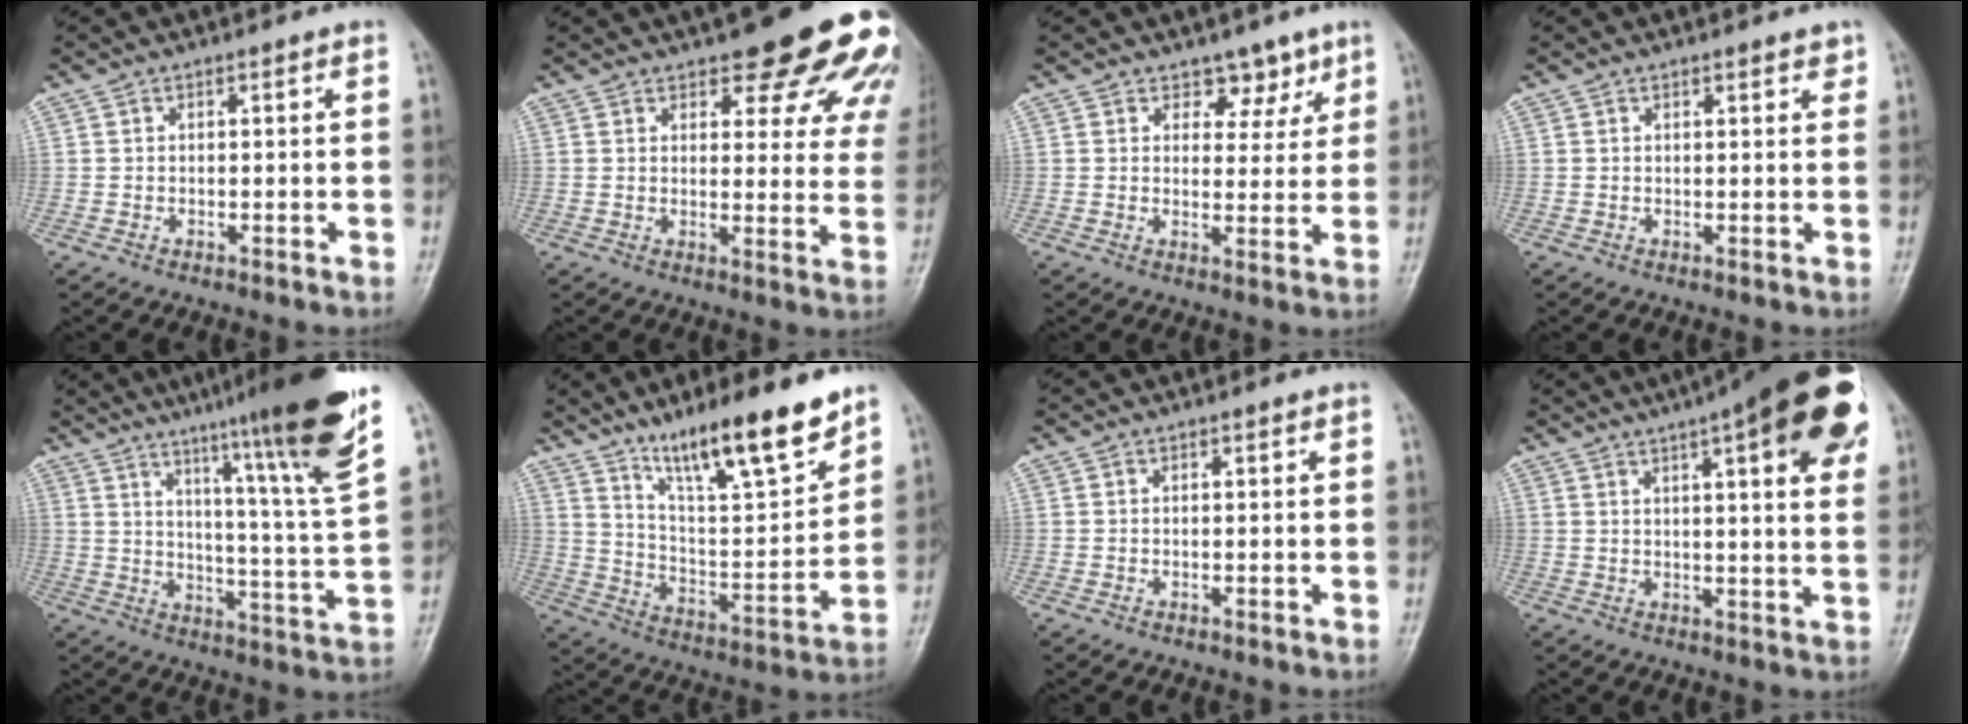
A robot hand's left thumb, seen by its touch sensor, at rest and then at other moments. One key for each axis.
{"total": 17.7, "fx": 11.7, "fy": 6.4, "fz": 11.6, "tx": -0.099, "ty": -0.050, "tz": 0.131}
{"total": 4.9, "fx": 3.4, "fy": 3.1, "fz": 1.7, "tx": 0.013, "ty": -0.021, "tz": 0.048}
{"total": 1.8, "fx": 1.3, "fy": 0.7, "fz": 0.9, "tx": -0.003, "ty": -0.005, "tz": 0.014}
{"total": 20.4, "fx": 13.9, "fy": 0.2, "fz": 15.0, "tx": -0.202, "ty": -0.076, "tz": 0.195}
{"total": 18.1, "fx": 13.0, "fy": 3.4, "fz": 12.1, "tx": -0.172, "ty": -0.078, "tz": 0.228}
{"total": 0.0}
{"total": 22.3, "fx": 11.0, "fy": 5.7, "fz": 18.6, "tx": -0.241, "ty": -0.004, "tz": 0.139}